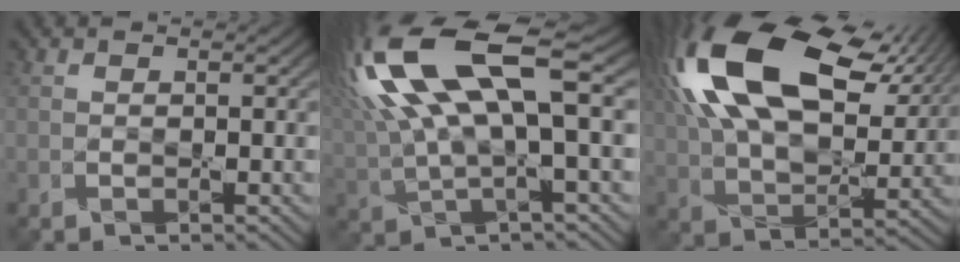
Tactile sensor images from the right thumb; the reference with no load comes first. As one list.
[{"total": 16.5, "force": [5.8, 5.2, 14.5], "torque": [-0.340, 0.020, 0.112]}, {"total": 21.9, "force": [9.1, 11.3, 16.4], "torque": [-0.350, 0.050, 0.143]}]